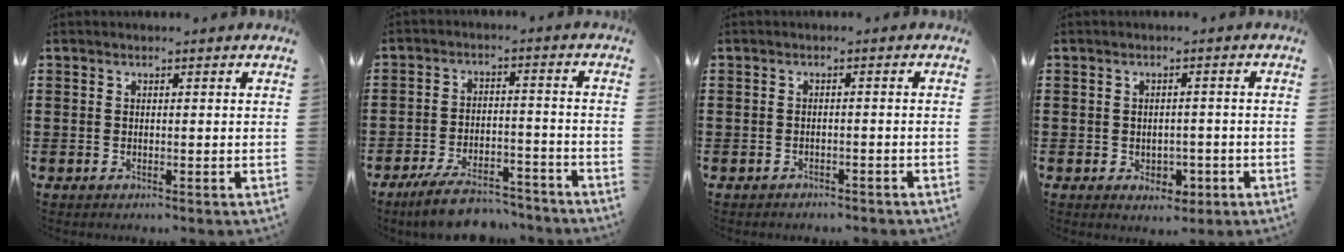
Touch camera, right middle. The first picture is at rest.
{"total": 7.7, "force": [-6.7, 1.7, 3.5], "torque": [-0.066, 0.010, -0.126]}
{"total": 1.1, "force": [-1.1, 0.3, 0.0], "torque": [-0.005, 0.002, -0.024]}
{"total": 2.3, "force": [-0.8, 1.8, 1.2], "torque": [-0.019, 0.000, -0.020]}